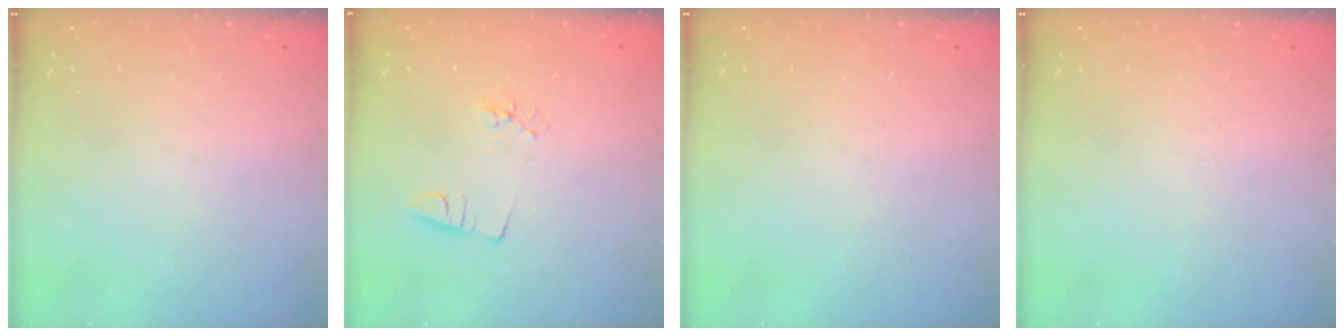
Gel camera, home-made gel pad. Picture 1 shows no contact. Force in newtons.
{"total": 2.3, "press": 1.7, "slide": 1.5}
{"total": 0.0}
{"total": 0.0}